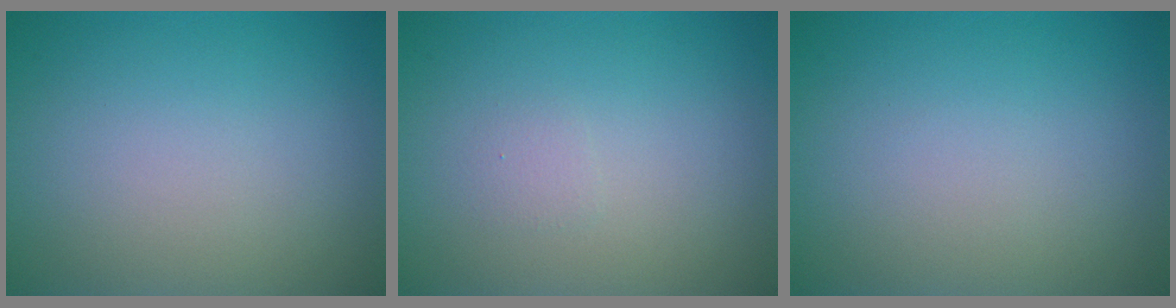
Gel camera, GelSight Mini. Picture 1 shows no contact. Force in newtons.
{"total": 0.6, "press": 0.6, "slide": 0.1}
{"total": 0.0}